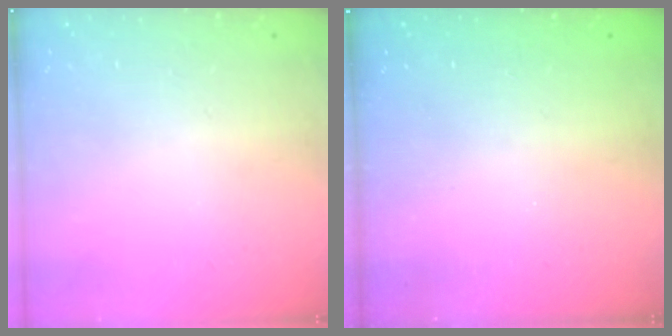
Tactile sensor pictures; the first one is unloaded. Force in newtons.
{"total": 2.3, "press": 2.2, "slide": 0.8}